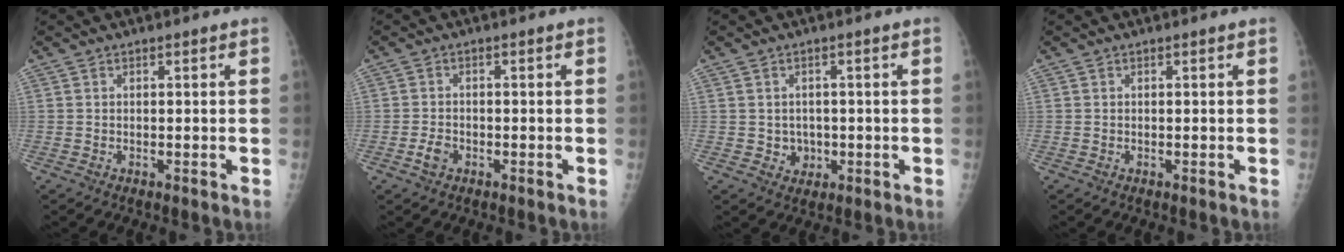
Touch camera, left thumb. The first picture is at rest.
{"total": 2.2, "force": [-1.0, 1.6, 1.3], "torque": [-0.022, 0.004, -0.020]}
{"total": 2.9, "force": [-0.3, 2.7, 1.0], "torque": [0.001, 0.003, 0.002]}
{"total": 0.0}